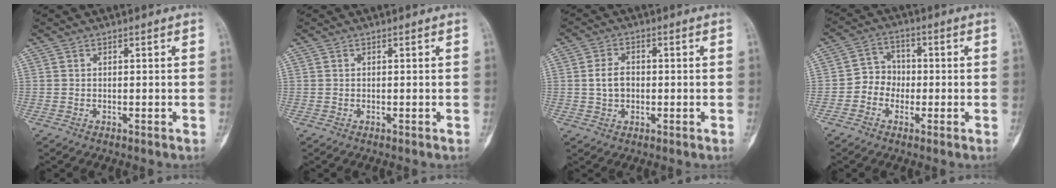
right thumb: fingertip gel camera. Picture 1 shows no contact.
{"total": 0.0}
{"total": 4.5, "force": [-0.1, 3.4, 3.0], "torque": [-0.054, 0.010, -0.002]}
{"total": 5.6, "force": [-1.4, 5.1, 2.0], "torque": [-0.003, 0.019, -0.039]}